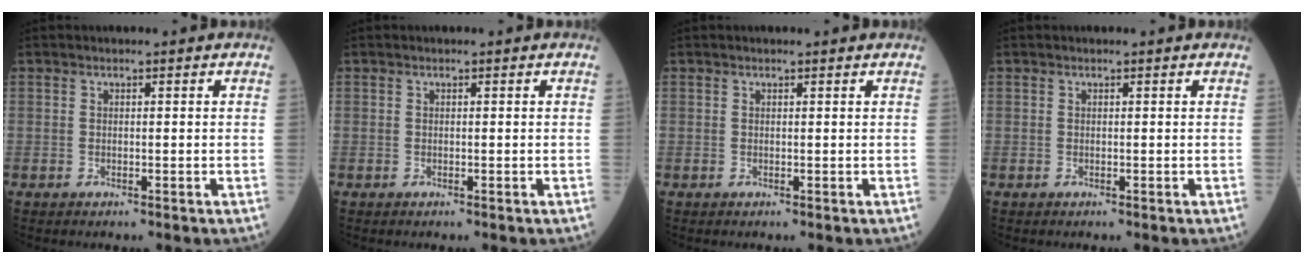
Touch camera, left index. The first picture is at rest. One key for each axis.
{"total": 0.0}
{"total": 0.9, "fx": 0.8, "fy": 0.0, "fz": 0.3, "tx": -0.008, "ty": 0.003, "tz": 0.010}
{"total": 0.0}